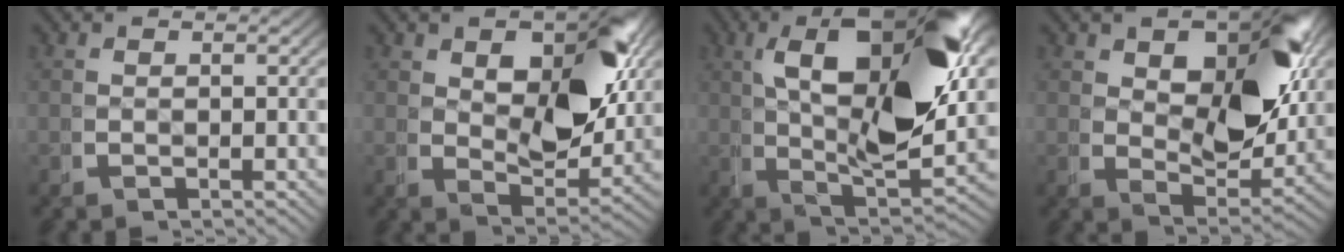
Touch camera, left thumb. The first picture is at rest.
{"total": 8.7, "force": [2.0, 4.6, 7.1], "torque": [-0.111, -0.032, 0.047]}
{"total": 18.3, "force": [2.8, 7.8, 16.3], "torque": [-0.260, -0.011, 0.053]}
{"total": 10.0, "force": [2.3, 5.3, 8.3], "torque": [-0.124, -0.033, 0.052]}